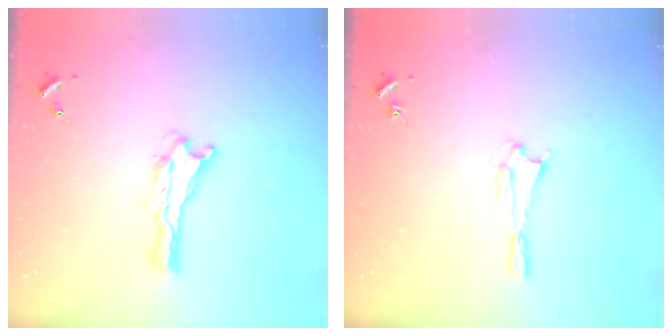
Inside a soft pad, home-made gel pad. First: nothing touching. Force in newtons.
{"total": 1.6, "press": 1.6, "slide": 0.1}